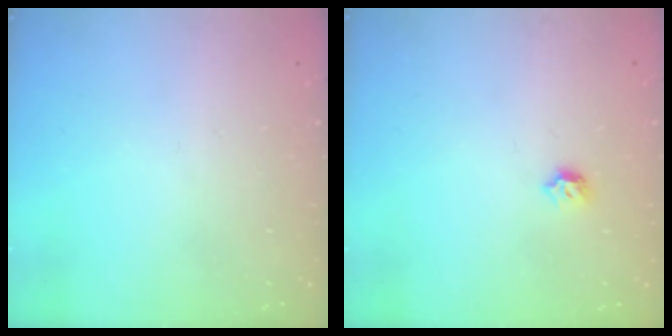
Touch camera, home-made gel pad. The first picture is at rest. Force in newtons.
{"total": 4.8, "press": 4.7, "slide": 1.0}